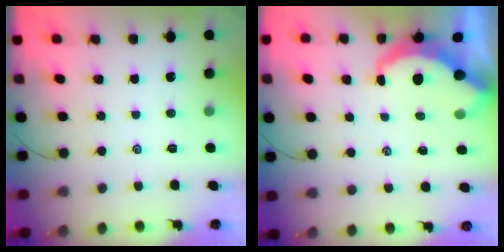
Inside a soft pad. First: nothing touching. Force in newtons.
{"total": 5.6, "press": 5.5, "slide": 0.8}